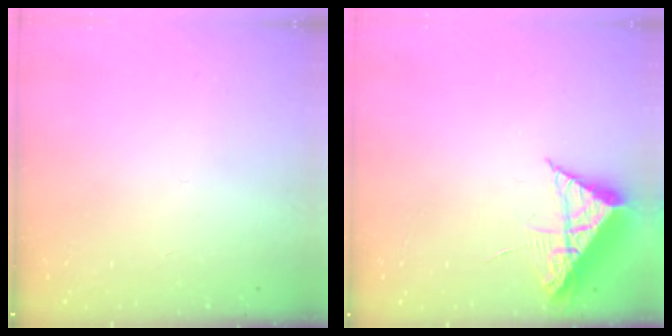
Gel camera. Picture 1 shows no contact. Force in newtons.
{"total": 9.4, "press": 9.4, "slide": 0.5}